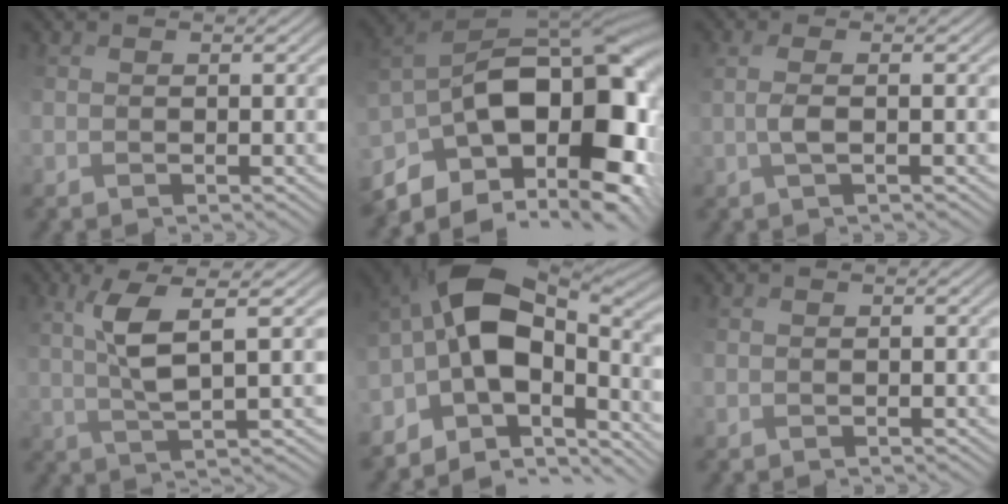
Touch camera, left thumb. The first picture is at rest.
{"total": 17.5, "force": [-3.9, 9.8, 14.0], "torque": [-0.248, -0.004, -0.049]}
{"total": 1.7, "force": [0.8, -1.0, 1.2], "torque": [-0.013, 0.016, 0.012]}
{"total": 5.3, "force": [3.0, -0.7, 4.3], "torque": [-0.088, 0.018, 0.069]}
{"total": 12.6, "force": [-2.7, 6.1, 10.7], "torque": [-0.211, 0.027, -0.055]}
{"total": 0.0}